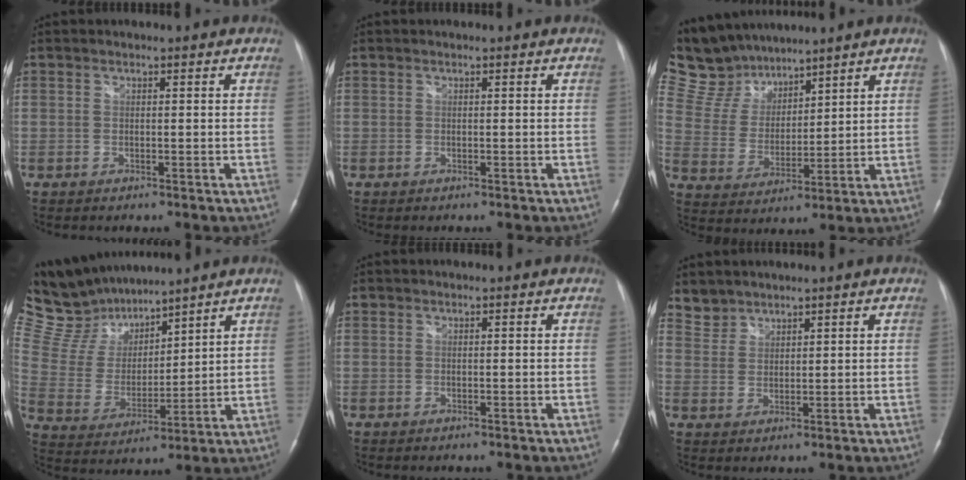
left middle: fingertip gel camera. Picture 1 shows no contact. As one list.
[{"total": 0.0}, {"total": 10.5, "force": [9.7, 3.8, 1.5], "torque": [-0.051, 0.021, 0.201]}, {"total": 13.3, "force": [12.1, 3.8, 3.8], "torque": [-0.096, 0.018, 0.243]}, {"total": 0.0}, {"total": 3.2, "force": [2.8, 1.3, -0.6], "torque": [0.018, 0.009, 0.057]}]